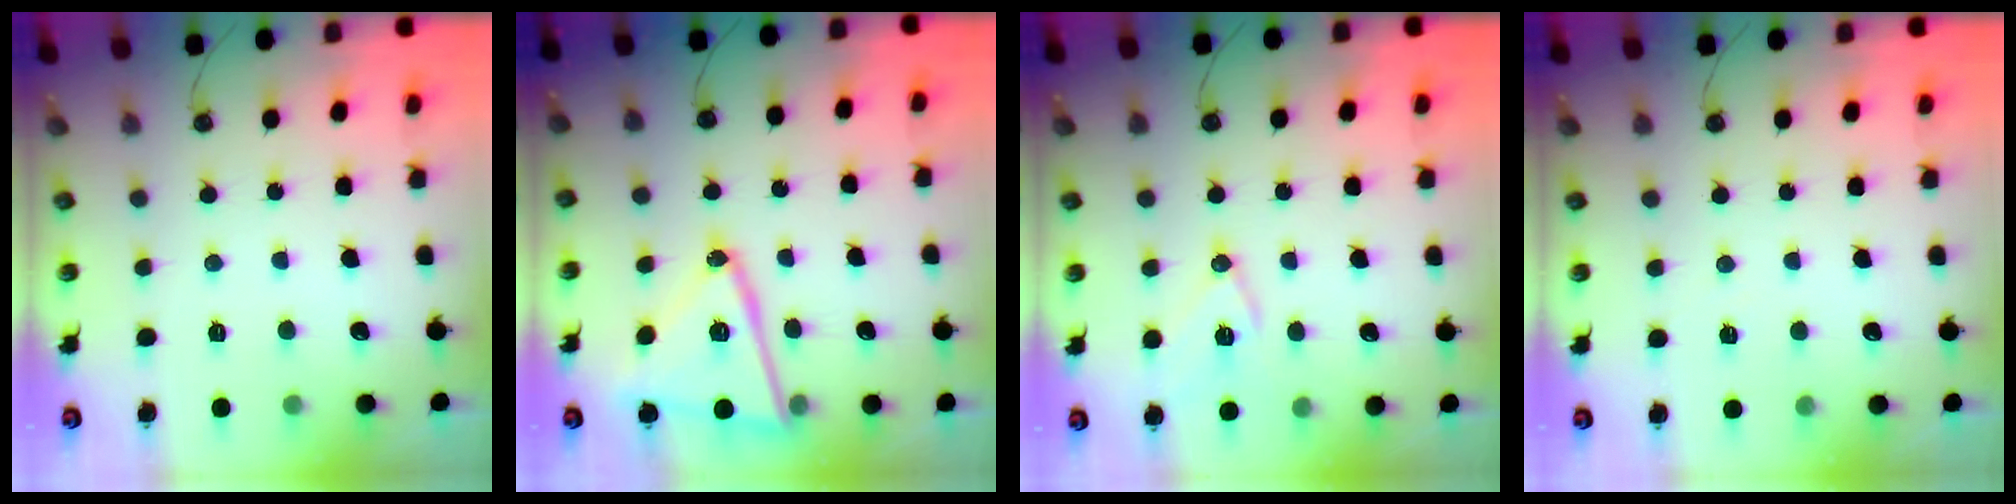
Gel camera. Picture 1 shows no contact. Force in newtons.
{"total": 17.2, "press": 17.2, "slide": 1.1}
{"total": 10.9, "press": 10.6, "slide": 2.6}
{"total": 2.4, "press": 2.2, "slide": 1.1}